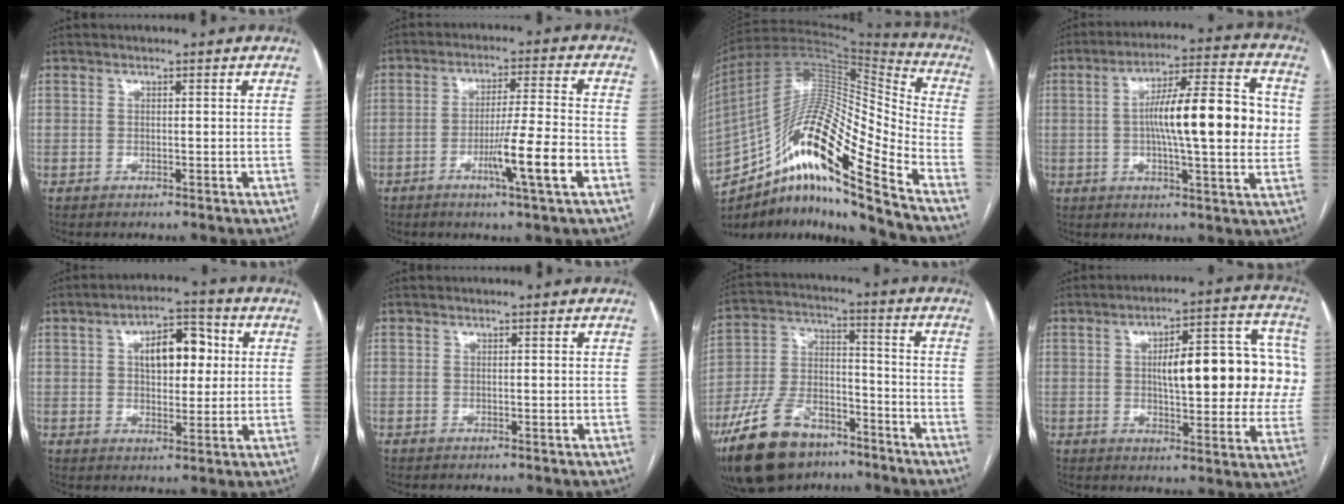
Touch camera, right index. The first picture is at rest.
{"total": 9.5, "force": [-3.8, -0.7, 8.7], "torque": [-0.144, -0.011, -0.066]}
{"total": 22.1, "force": [-13.6, 1.9, 17.4], "torque": [-0.327, 0.012, -0.245]}
{"total": 16.5, "force": [0.8, 2.5, 16.3], "torque": [-0.255, 0.024, 0.007]}
{"total": 8.6, "force": [1.9, 4.4, 7.1], "torque": [-0.108, 0.022, 0.030]}
{"total": 0.0}
{"total": 16.3, "force": [-11.0, 8.1, 8.8], "torque": [-0.190, 0.011, -0.196]}
{"total": 18.0, "force": [2.0, 5.7, 16.9], "torque": [-0.212, 0.040, 0.032]}